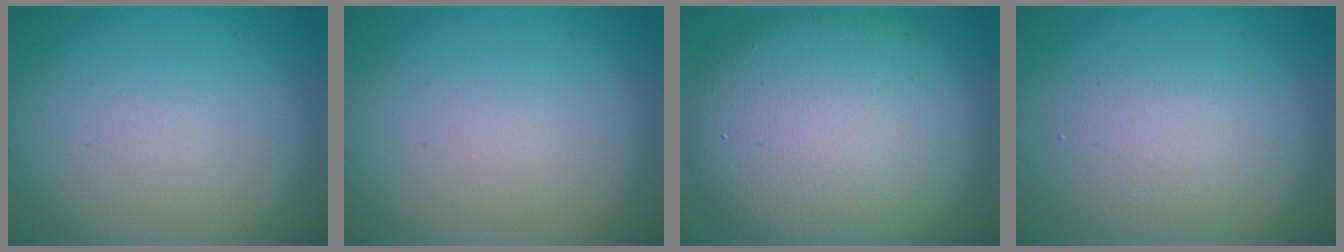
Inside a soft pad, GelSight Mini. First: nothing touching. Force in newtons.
{"total": 0.0}
{"total": 10.5, "press": 10.5, "slide": 0.3}
{"total": 2.6, "press": 2.6, "slide": 0.1}